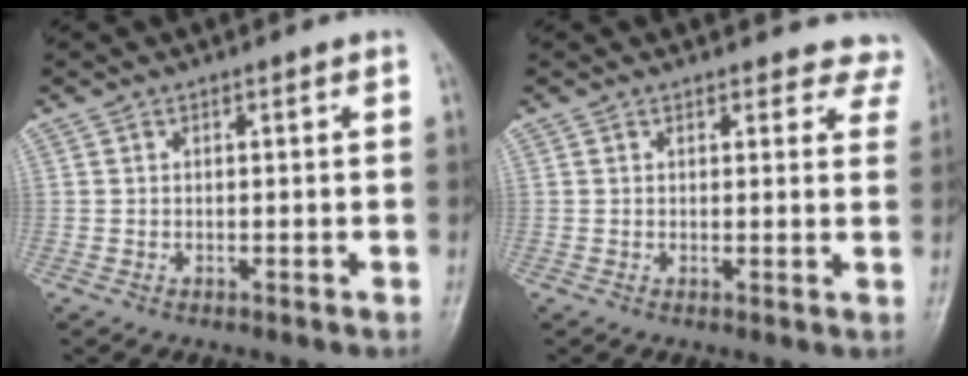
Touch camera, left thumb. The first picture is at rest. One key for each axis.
{"total": 6.7, "fx": 6.2, "fy": 2.6, "fz": 0.2, "tx": 0.056, "ty": -0.023, "tz": 0.035}